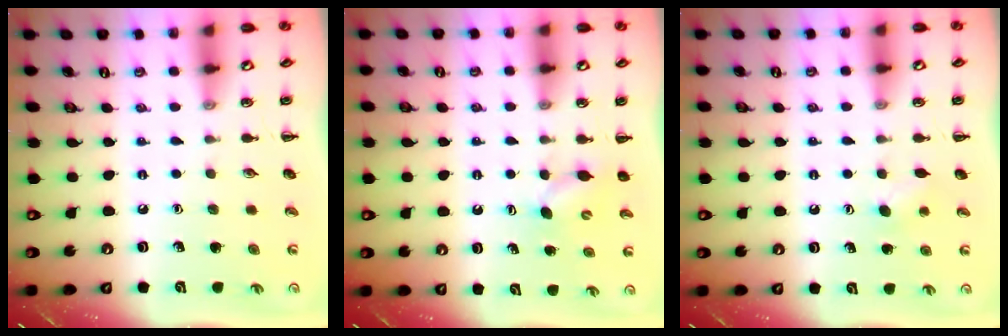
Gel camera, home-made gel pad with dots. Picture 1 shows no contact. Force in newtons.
{"total": 4.0, "press": 3.9, "slide": 0.9}
{"total": 3.6, "press": 3.4, "slide": 1.0}